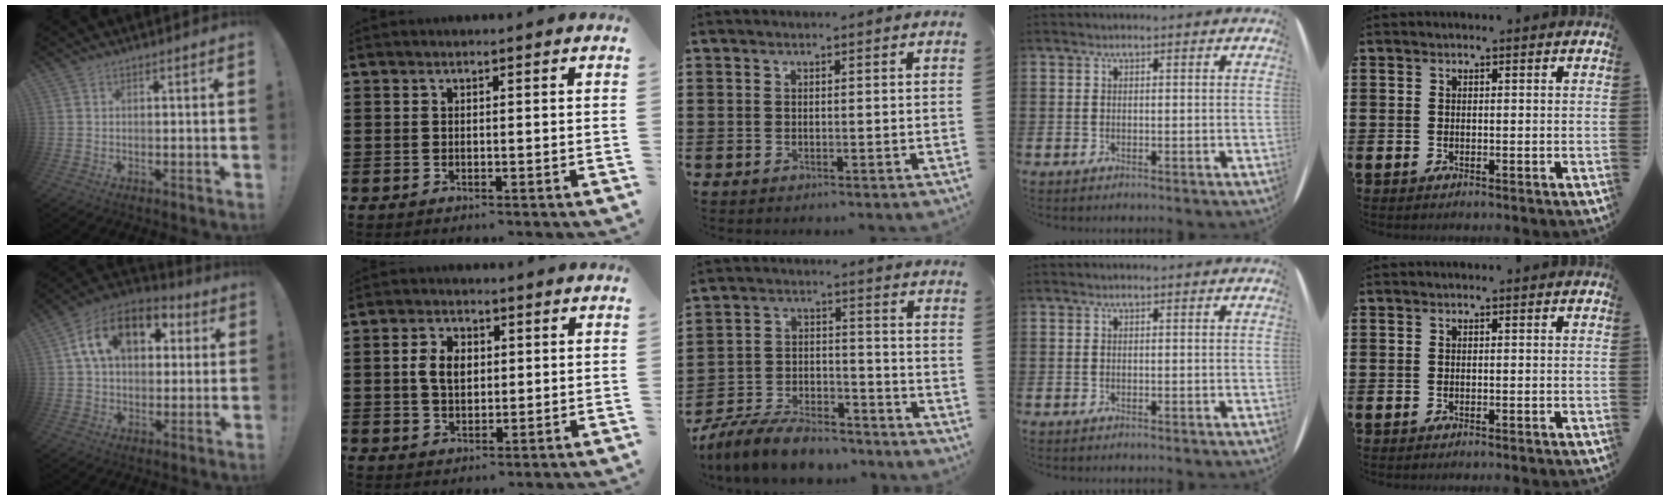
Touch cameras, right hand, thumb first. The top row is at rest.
{"thumb": {"total": 16.5, "force": [5.6, 11.2, 10.8], "torque": [-0.172, 0.000, 0.103]}, "index": {"total": 4.4, "force": [0.5, 2.9, 3.3], "torque": [-0.078, 0.010, 0.003]}, "middle": {"total": 8.6, "force": [-7.9, 1.9, 2.8], "torque": [-0.057, 0.018, -0.153]}}